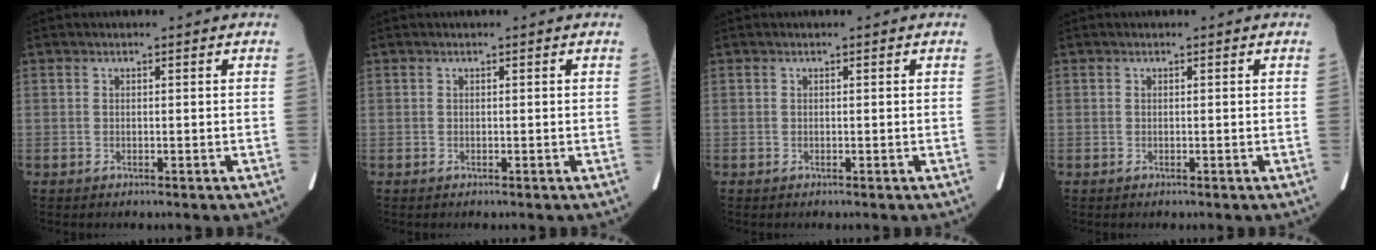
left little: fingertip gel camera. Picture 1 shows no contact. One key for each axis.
{"total": 0.0}
{"total": 0.0}
{"total": 0.0}